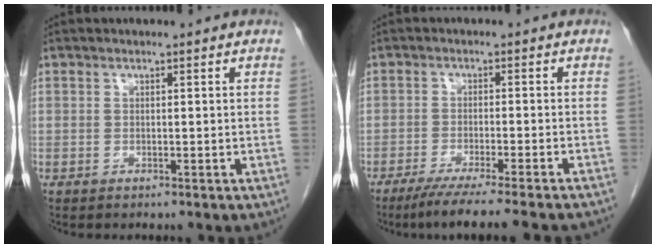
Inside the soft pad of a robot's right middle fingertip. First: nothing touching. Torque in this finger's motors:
{"motor_torque": [1.17, -0.97, 0.07, 0.06]}